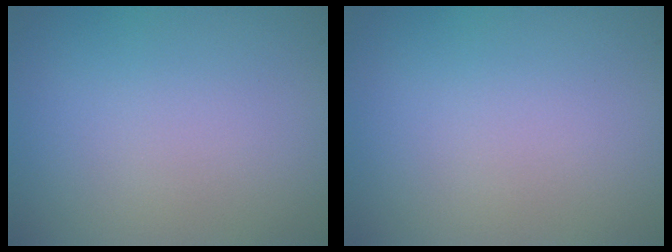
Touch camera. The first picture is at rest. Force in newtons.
{"total": 0.0}